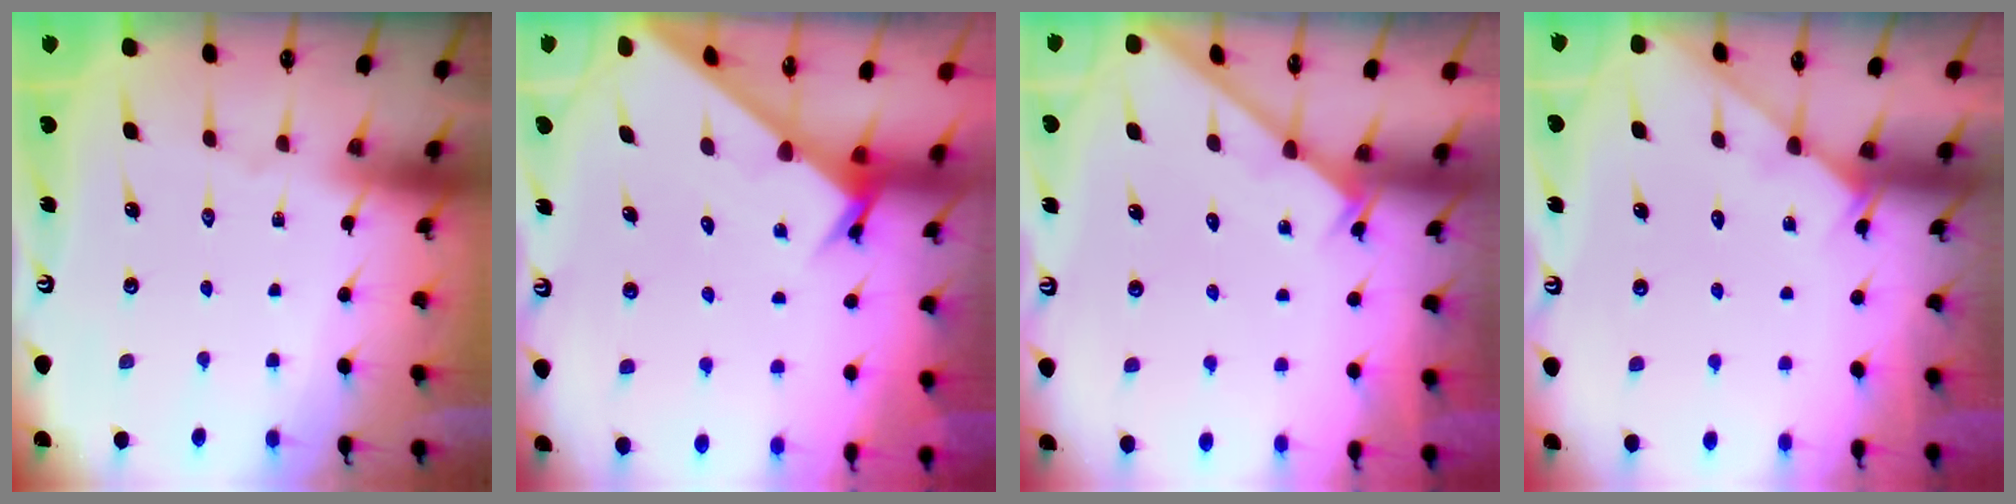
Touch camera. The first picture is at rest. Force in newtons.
{"total": 2.8, "press": 2.8, "slide": 0.1}
{"total": 2.1, "press": 2.1, "slide": 0.2}
{"total": 3.7, "press": 3.7, "slide": 0.5}